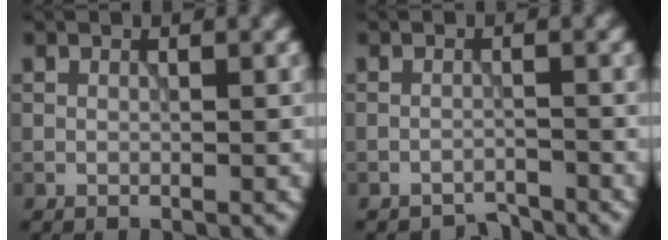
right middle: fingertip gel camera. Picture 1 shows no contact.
{"total": 1.5, "force": [-1.5, 0.1, -0.2], "torque": [0.005, 0.002, -0.029]}